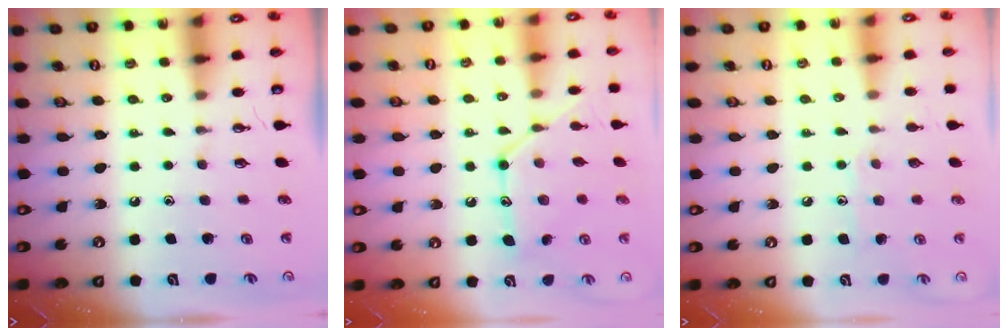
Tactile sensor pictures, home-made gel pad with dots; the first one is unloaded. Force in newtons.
{"total": 13.5, "press": 13.5, "slide": 0.8}
{"total": 7.4, "press": 7.4, "slide": 0.7}